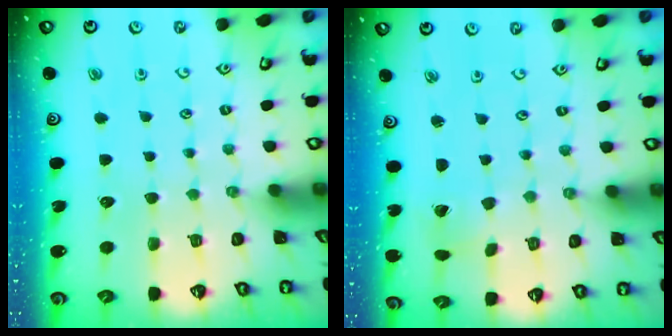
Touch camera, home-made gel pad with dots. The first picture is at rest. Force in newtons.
{"total": 1.2, "press": 1.2, "slide": 0.1}